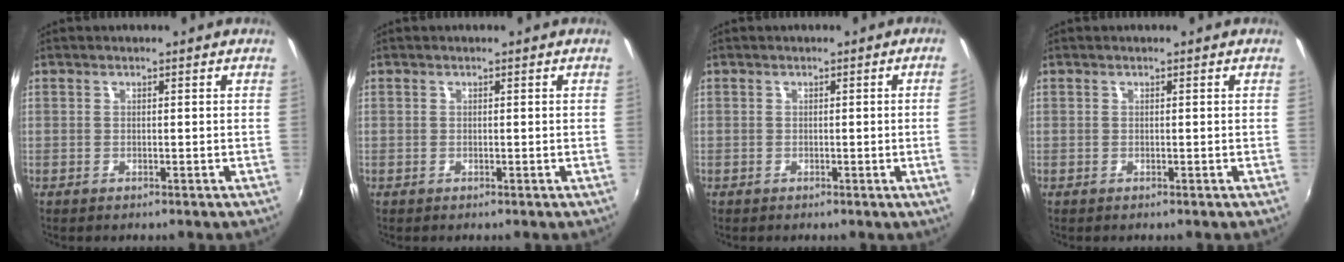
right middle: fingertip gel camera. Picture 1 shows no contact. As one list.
[{"total": 0.0}, {"total": 2.2, "force": [0.0, -1.3, 1.8], "torque": [-0.024, -0.011, 0.003]}, {"total": 0.0}]